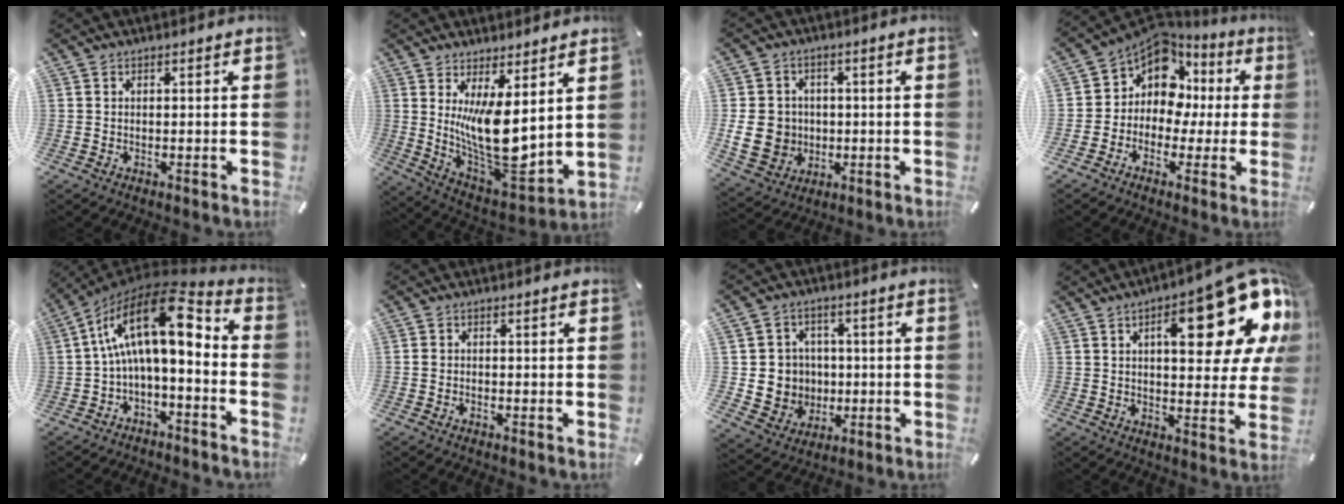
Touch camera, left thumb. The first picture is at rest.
{"total": 16.1, "force": [1.8, 7.9, 13.9], "torque": [-0.242, -0.054, 0.047]}
{"total": 10.1, "force": [-0.7, 9.2, 4.2], "torque": [-0.097, 0.009, -0.009]}
{"total": 9.0, "force": [3.0, 7.7, 3.7], "torque": [-0.093, -0.030, 0.061]}
{"total": 18.2, "force": [3.3, 8.1, 16.0], "torque": [-0.294, -0.022, 0.047]}
{"total": 1.0, "force": [-0.6, 0.7, 0.5], "torque": [-0.009, 0.003, -0.012]}
{"total": 8.8, "force": [0.1, 8.7, 1.2], "torque": [-0.029, 0.004, 0.012]}
{"total": 22.1, "force": [10.7, 7.8, 17.8], "torque": [-0.235, -0.063, 0.161]}